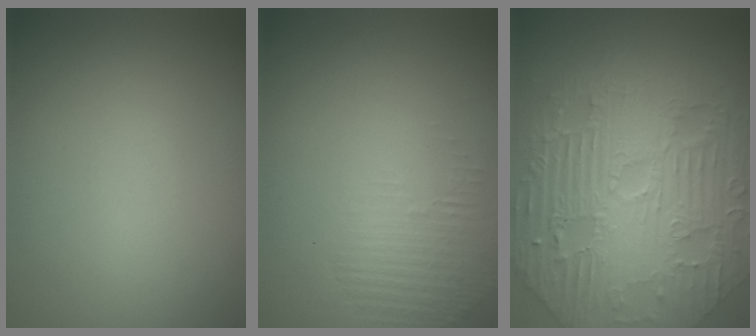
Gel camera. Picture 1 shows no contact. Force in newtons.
{"total": 1.4, "press": 0.1, "slide": 1.4}
{"total": 11.2, "press": 7.2, "slide": 8.6}